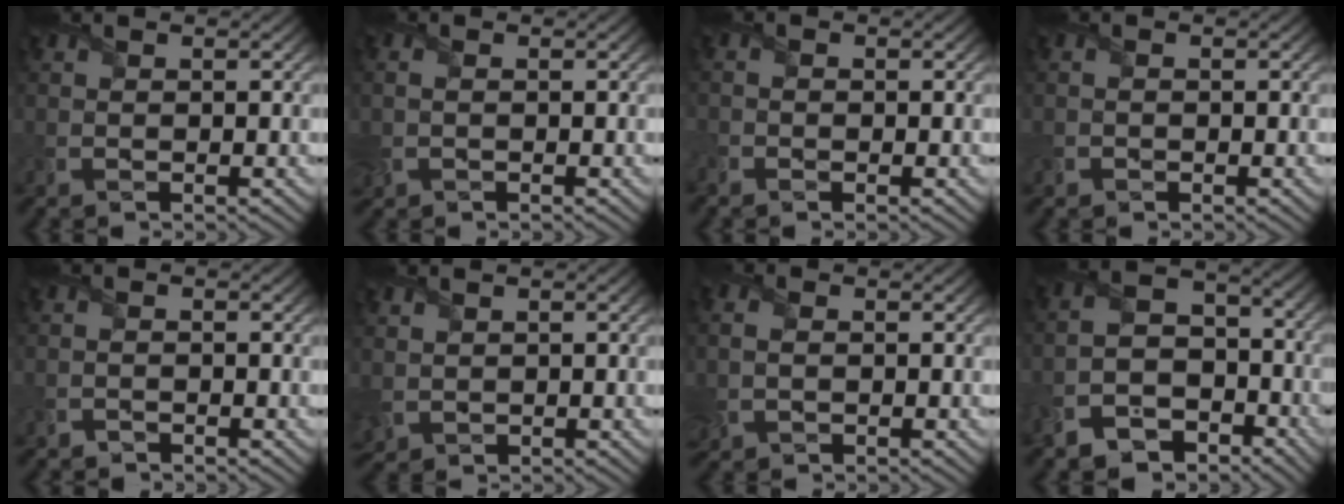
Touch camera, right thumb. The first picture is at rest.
{"total": 1.9, "force": [-0.1, 1.4, 1.2], "torque": [-0.038, 0.000, 0.001]}
{"total": 1.6, "force": [-1.0, 1.1, 0.6], "torque": [-0.019, -0.003, -0.015]}
{"total": 0.8, "force": [-0.5, 0.6, 0.1], "torque": [-0.002, -0.003, -0.010]}
{"total": 0.9, "force": [-0.8, 0.1, -0.2], "torque": [0.008, -0.001, -0.016]}
{"total": 1.6, "force": [0.9, 1.2, 0.5], "torque": [-0.028, -0.001, 0.020]}
{"total": 3.1, "force": [-0.1, 2.3, 2.0], "torque": [-0.061, 0.008, 0.002]}
{"total": 9.4, "force": [-6.4, 5.4, 4.2], "torque": [-0.087, -0.015, -0.125]}